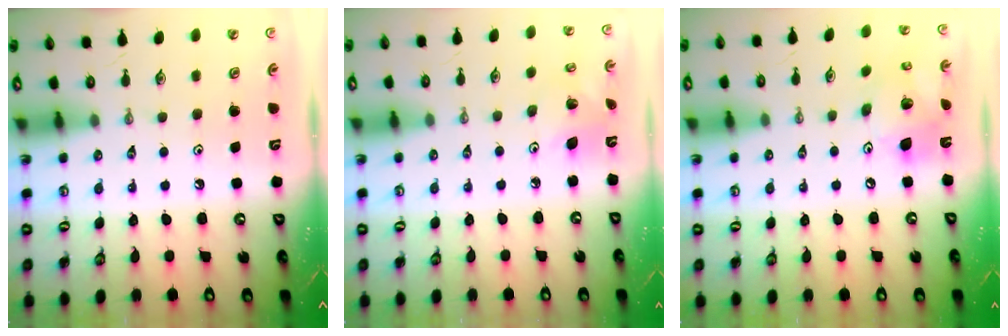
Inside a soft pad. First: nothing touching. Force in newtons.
{"total": 5.2, "press": 5.2, "slide": 0.2}
{"total": 15.2, "press": 15.1, "slide": 2.1}